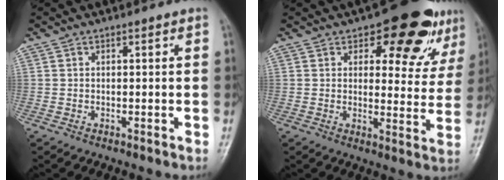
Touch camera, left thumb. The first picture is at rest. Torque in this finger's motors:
{"motor_torque": [0.07, 0.32, 0.11, 0.03, 0.10]}